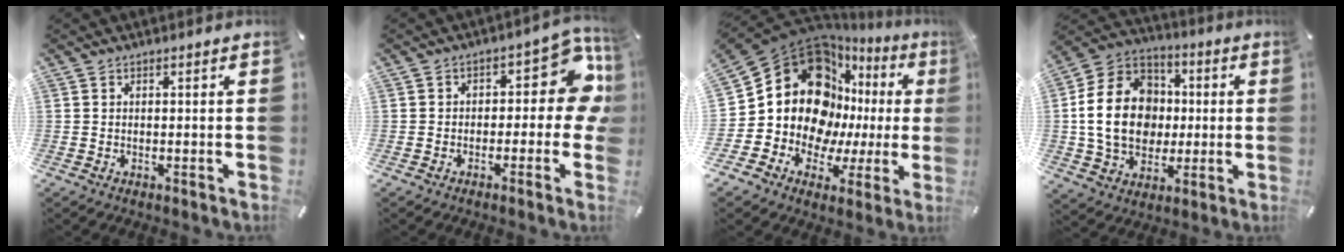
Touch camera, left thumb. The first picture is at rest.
{"total": 11.8, "force": [1.9, 6.8, 9.5], "torque": [-0.103, -0.014, 0.032]}
{"total": 20.3, "force": [5.1, 15.5, 12.1], "torque": [-0.213, -0.066, 0.096]}
{"total": 19.4, "force": [0.0, 15.9, 11.1], "torque": [-0.233, 0.017, 0.002]}